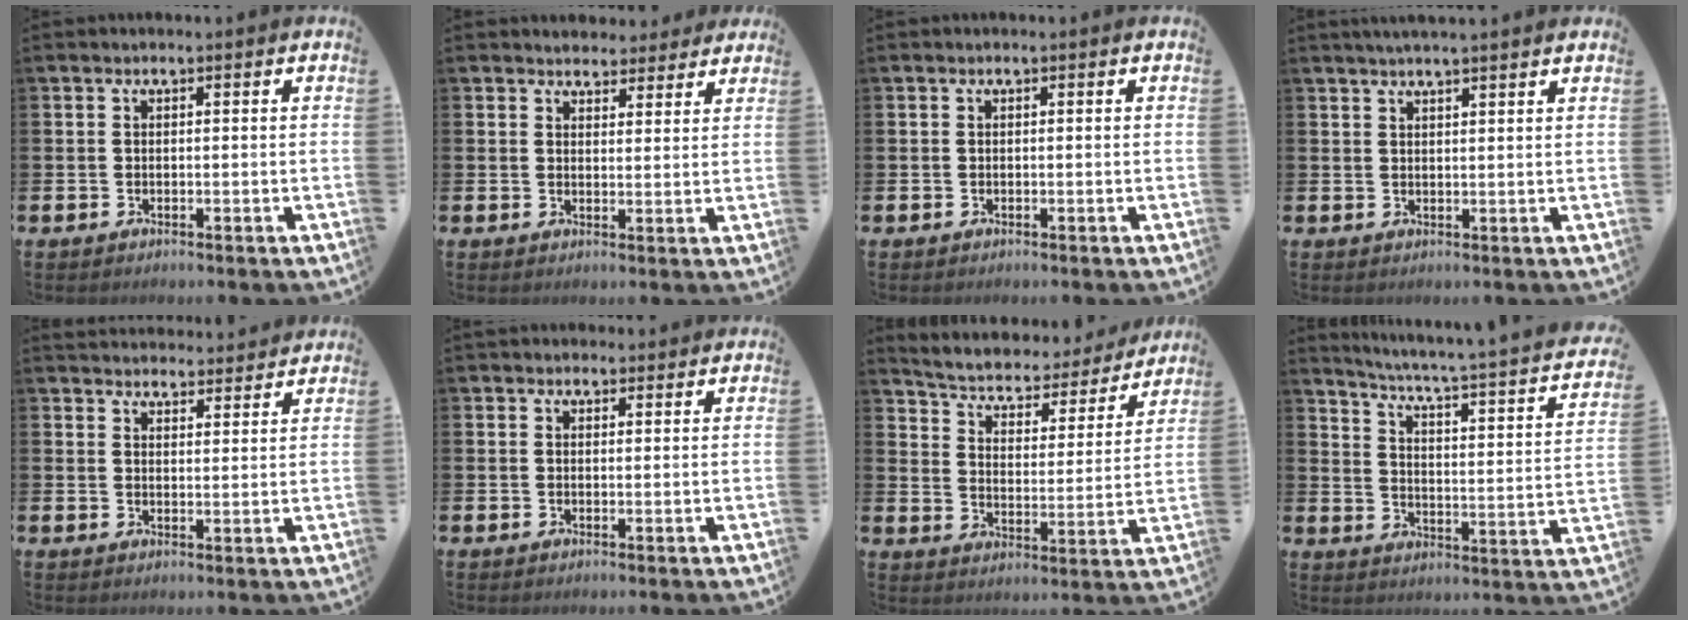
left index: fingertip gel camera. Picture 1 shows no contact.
{"total": 3.7, "force": [3.5, 1.2, -0.2], "torque": [0.002, -0.019, 0.062]}
{"total": 0.0}
{"total": 2.3, "force": [2.1, -0.2, 0.7], "torque": [-0.015, -0.005, 0.039]}
{"total": 3.9, "force": [3.9, 0.7, -0.1], "torque": [0.002, -0.026, 0.069]}
{"total": 1.8, "force": [1.6, 0.7, 0.0], "torque": [0.015, -0.005, 0.027]}
{"total": 4.9, "force": [4.4, 1.8, 1.3], "torque": [-0.057, -0.036, 0.067]}
{"total": 3.8, "force": [2.9, 0.0, 2.5], "torque": [-0.070, -0.037, 0.035]}